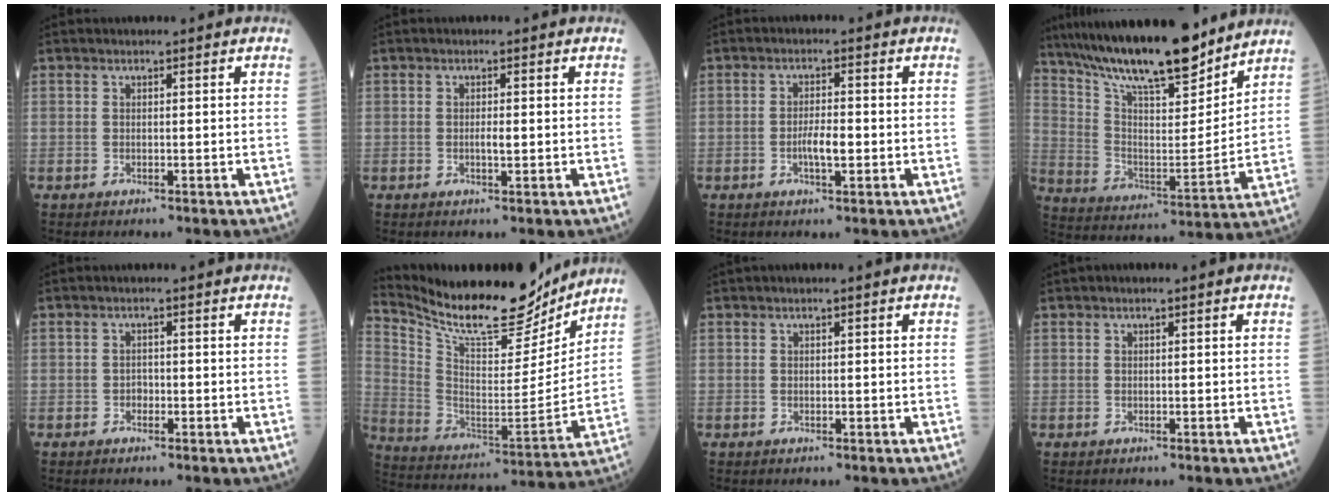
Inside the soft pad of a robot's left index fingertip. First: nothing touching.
{"total": 1.4, "force": [-0.1, 0.3, 1.4], "torque": [-0.028, 0.000, -0.001]}
{"total": 3.5, "force": [-0.8, 0.9, 3.2], "torque": [-0.062, 0.001, -0.014]}
{"total": 21.1, "force": [17.6, 3.5, 11.1], "torque": [-0.198, 0.002, 0.302]}
{"total": 1.0, "force": [-0.4, 0.8, 0.5], "torque": [-0.006, 0.004, -0.009]}
{"total": 21.3, "force": [18.8, 4.9, 8.9], "torque": [-0.172, -0.021, 0.308]}
{"total": 0.9, "force": [0.4, 0.1, 0.8], "torque": [-0.016, 0.007, 0.005]}
{"total": 1.2, "force": [0.5, 0.2, 1.1], "torque": [-0.022, 0.009, 0.006]}